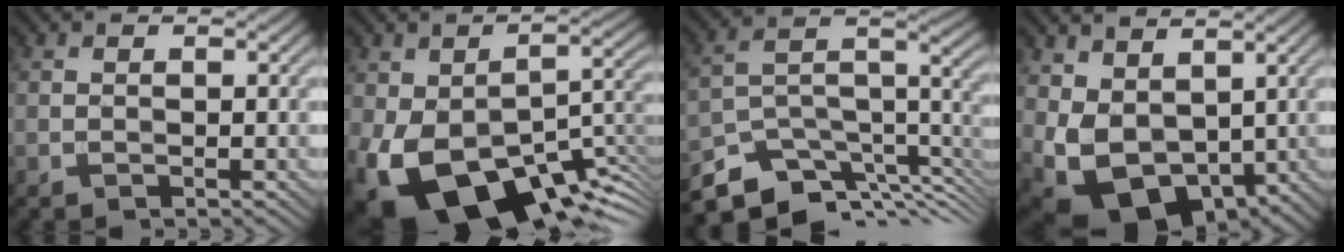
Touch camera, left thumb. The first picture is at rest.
{"total": 17.8, "force": [-7.6, 9.8, 12.8], "torque": [-0.235, -0.043, -0.105]}
{"total": 11.1, "force": [-7.9, 5.0, 6.1], "torque": [-0.128, -0.012, -0.126]}
{"total": 9.0, "force": [0.9, 6.2, 6.5], "torque": [-0.157, -0.019, 0.024]}